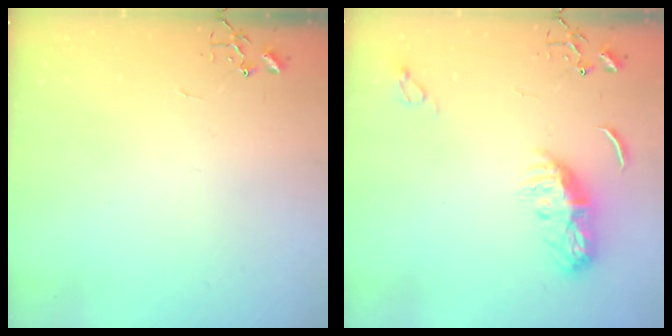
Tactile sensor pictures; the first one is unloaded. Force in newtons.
{"total": 9.1, "press": 9.1, "slide": 0.2}